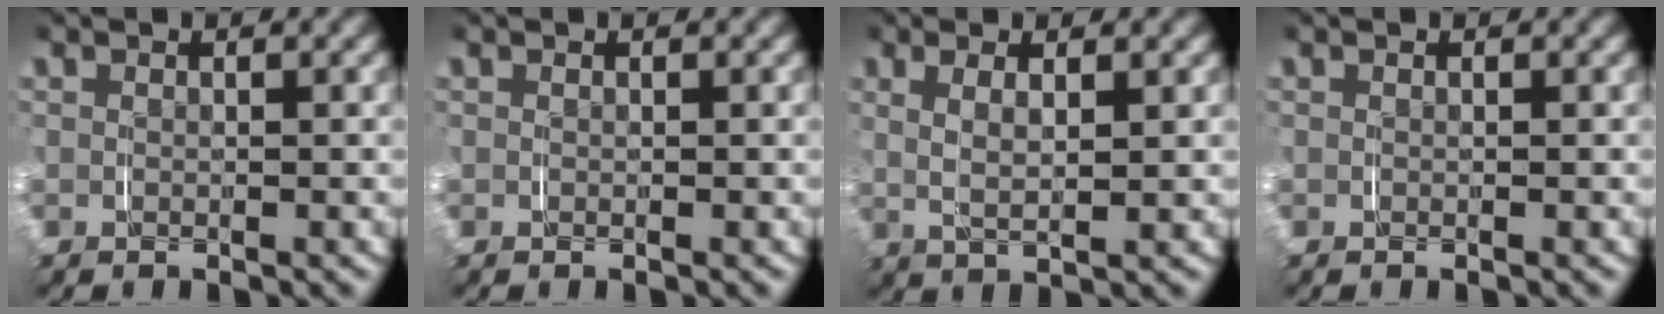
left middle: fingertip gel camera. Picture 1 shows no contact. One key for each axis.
{"total": 0.0}
{"total": 3.4, "fx": 1.0, "fy": 1.2, "fz": 2.9, "tx": -0.054, "ty": 0.001, "tz": 0.023}
{"total": 0.0}